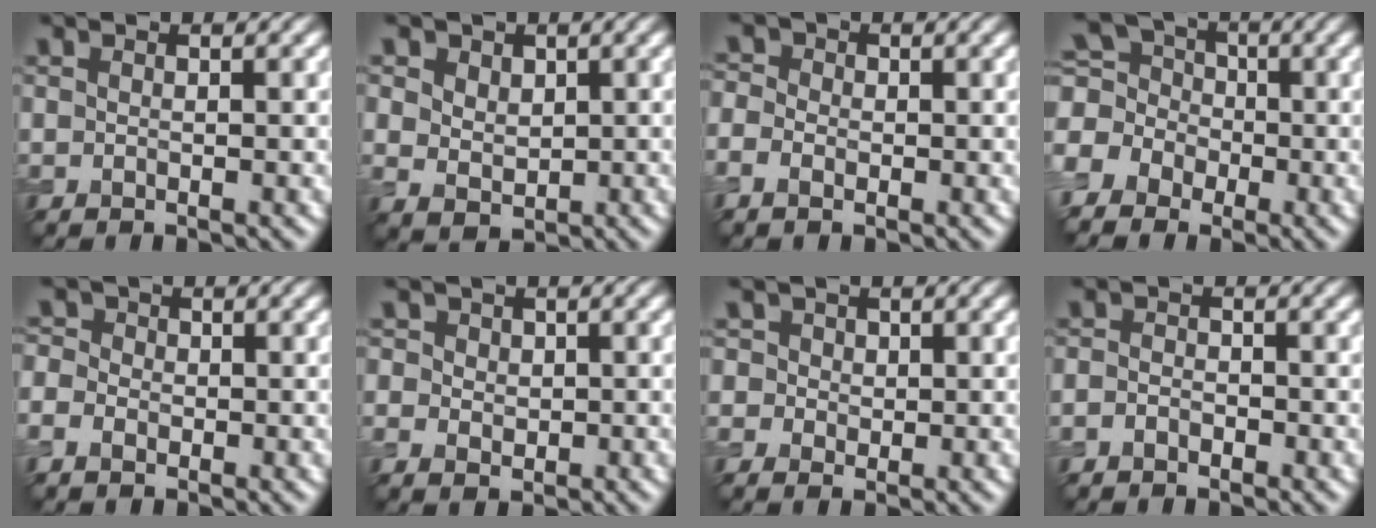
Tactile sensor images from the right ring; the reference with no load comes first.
{"total": 4.0, "force": [1.7, 3.0, 2.1], "torque": [-0.051, 0.011, 0.026]}
{"total": 2.7, "force": [-0.6, 2.3, 1.4], "torque": [-0.016, 0.011, -0.027]}
{"total": 5.4, "force": [-1.1, 4.8, 2.3], "torque": [-0.051, 0.015, -0.032]}
{"total": 3.2, "force": [-0.8, 2.7, 1.3], "torque": [-0.009, 0.013, -0.037]}
{"total": 3.3, "force": [0.6, 2.9, 1.4], "torque": [-0.012, 0.021, -0.005]}
{"total": 3.3, "force": [0.9, 3.0, 1.2], "torque": [-0.007, 0.018, -0.007]}
{"total": 1.4, "force": [-1.0, 0.8, 0.5], "torque": [-0.010, 0.002, -0.023]}